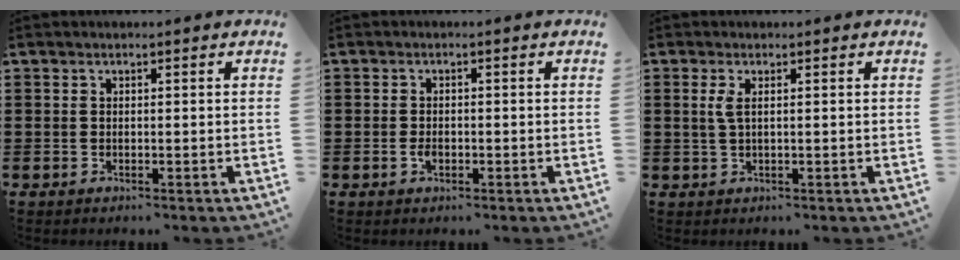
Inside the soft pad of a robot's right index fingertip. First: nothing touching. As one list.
[{"total": 1.7, "force": [-0.6, 0.9, 1.3], "torque": [-0.034, -0.003, -0.013]}, {"total": 1.9, "force": [0.4, 0.4, 1.8], "torque": [-0.037, 0.002, 0.006]}]